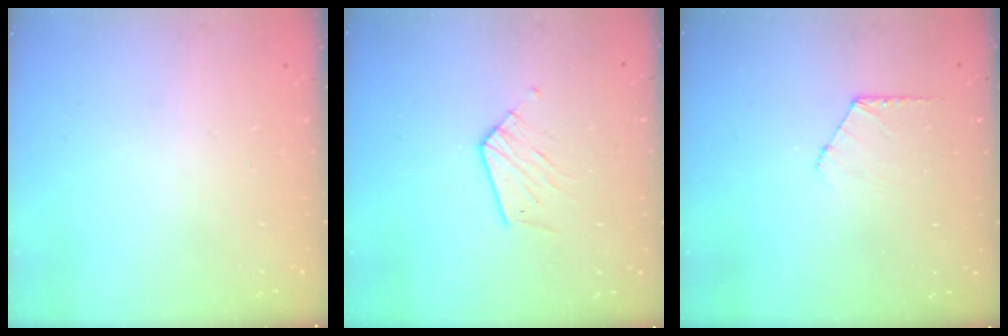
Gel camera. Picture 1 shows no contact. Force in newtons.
{"total": 8.3, "press": 8.3, "slide": 0.2}
{"total": 6.7, "press": 6.7, "slide": 0.6}